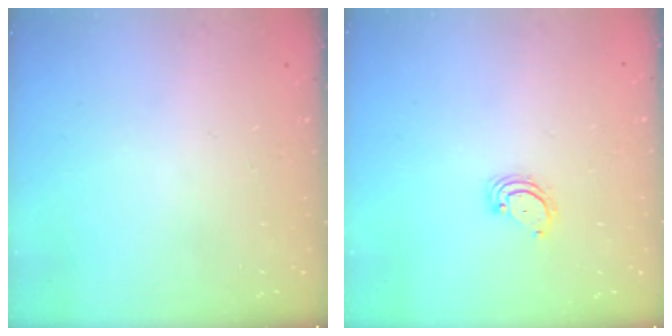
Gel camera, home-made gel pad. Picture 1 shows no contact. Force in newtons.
{"total": 2.8, "press": 2.8, "slide": 0.3}